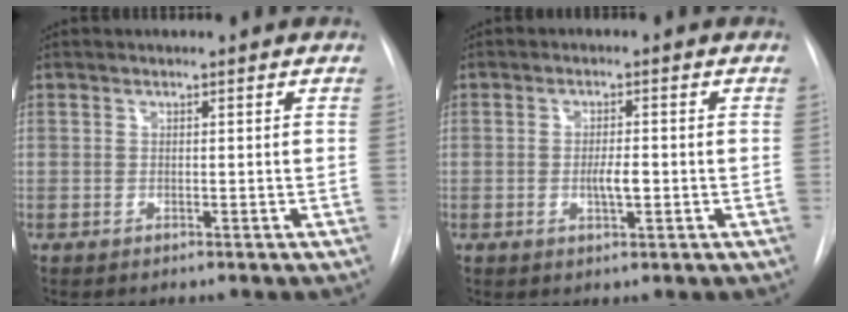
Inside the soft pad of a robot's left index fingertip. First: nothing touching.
{"total": 3.2, "force": [-1.6, 0.6, 2.7], "torque": [-0.049, -0.006, -0.022]}